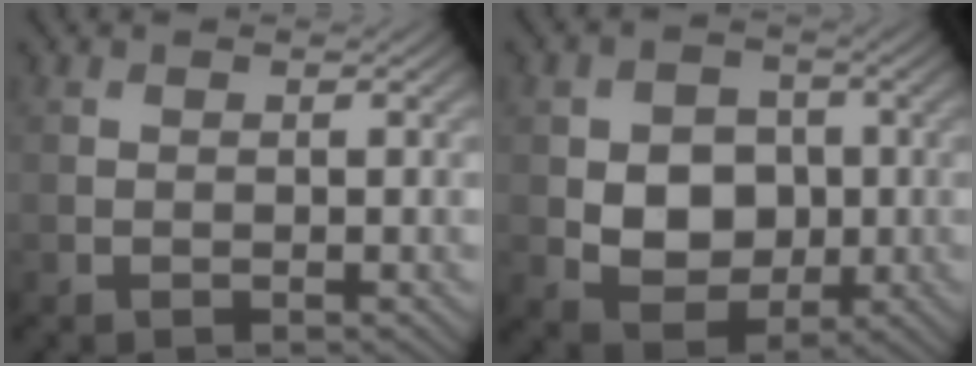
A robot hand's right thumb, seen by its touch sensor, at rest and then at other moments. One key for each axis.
{"total": 6.8, "fx": -0.4, "fy": 5.4, "fz": 4.1, "tx": -0.087, "ty": -0.004, "tz": -0.015}